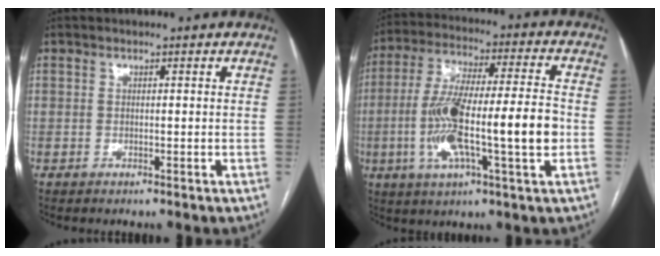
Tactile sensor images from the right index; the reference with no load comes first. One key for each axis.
{"total": 17.4, "fx": -3.0, "fy": 1.7, "fz": 17.0, "tx": -0.317, "ty": 0.008, "tz": -0.053}